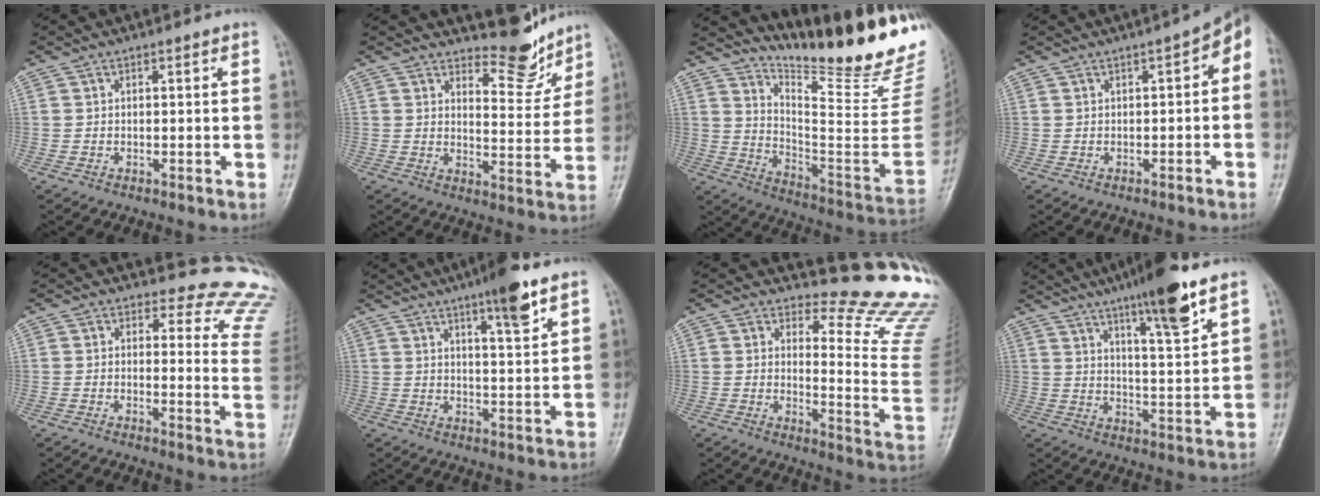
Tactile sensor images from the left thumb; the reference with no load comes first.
{"total": 8.2, "force": [7.3, 2.8, 2.3], "torque": [-0.003, -0.069, 0.106]}
{"total": 23.8, "force": [20.0, 2.2, 12.8], "torque": [-0.165, -0.176, 0.292]}
{"total": 5.2, "force": [0.1, 2.2, 4.7], "torque": [-0.041, 0.027, -0.010]}
{"total": 14.6, "force": [14.0, 3.9, 0.1], "torque": [0.061, -0.153, 0.108]}
{"total": 8.8, "force": [5.6, 1.2, 6.6], "torque": [-0.094, -0.030, 0.084]}
{"total": 15.6, "force": [14.4, 3.0, 5.2], "torque": [-0.027, -0.184, 0.151]}
{"total": 13.4, "force": [8.7, 1.8, 10.0], "torque": [-0.150, -0.046, 0.139]}